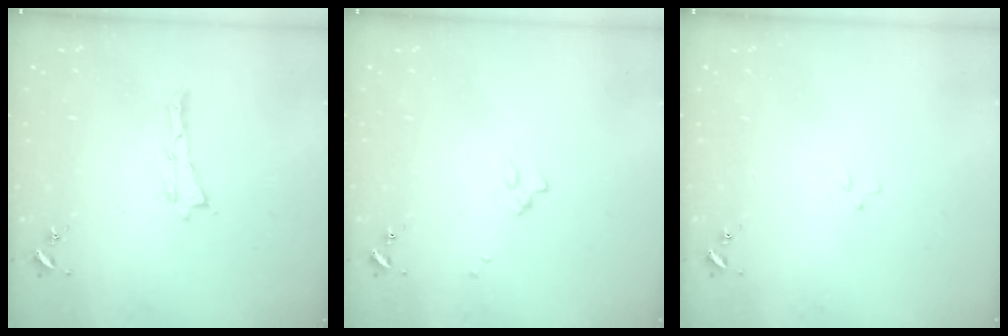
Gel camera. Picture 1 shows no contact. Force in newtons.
{"total": 1.7, "press": 1.6, "slide": 0.2}
{"total": 0.7, "press": 0.7, "slide": 0.2}